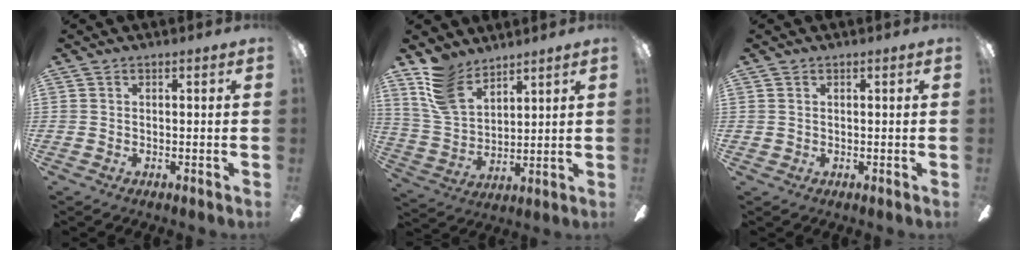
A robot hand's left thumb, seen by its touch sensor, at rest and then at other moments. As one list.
[{"total": 11.9, "force": [8.8, 6.0, 5.3], "torque": [-0.122, -0.029, 0.174]}, {"total": 0.7, "force": [0.3, 0.6, 0.0], "torque": [0.001, 0.006, 0.005]}]